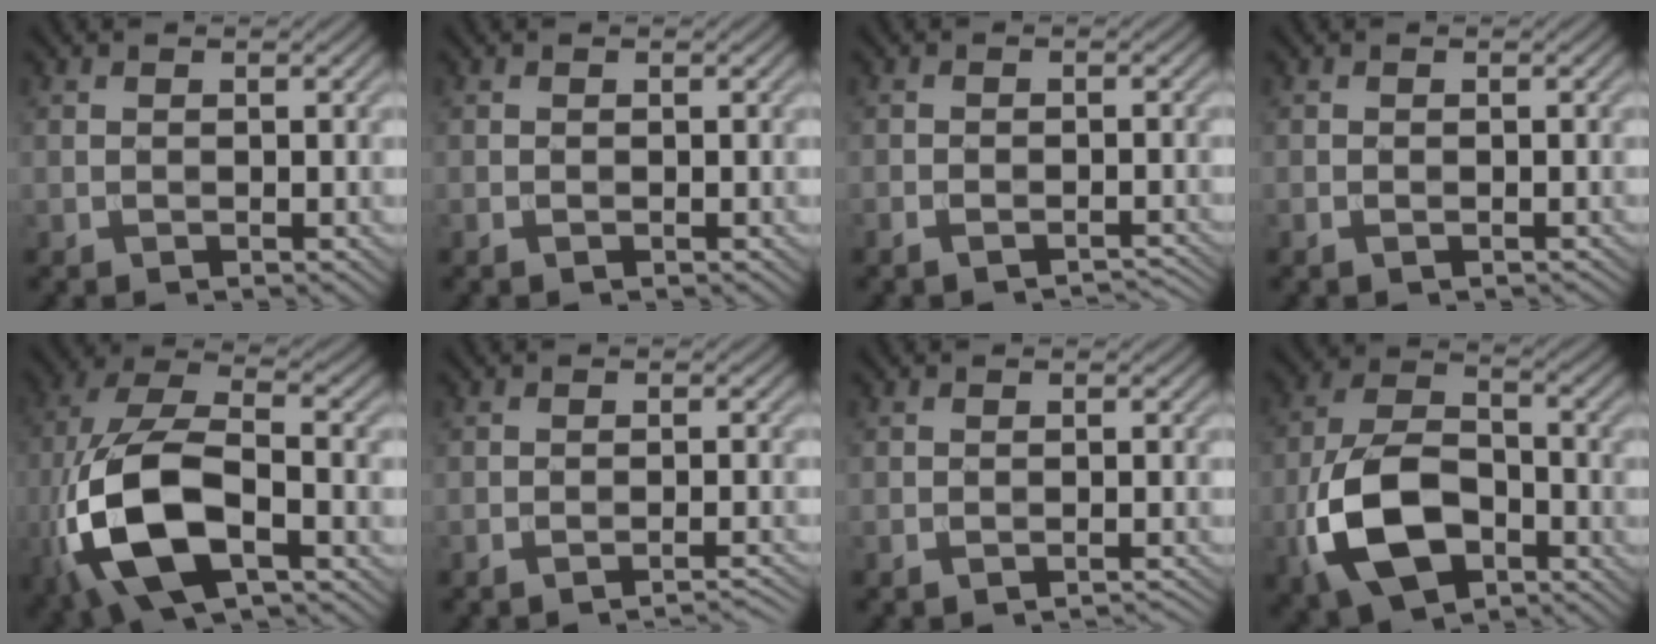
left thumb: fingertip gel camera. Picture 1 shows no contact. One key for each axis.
{"total": 0.0}
{"total": 2.9, "fx": -2.4, "fy": 0.9, "fz": 1.3, "tx": -0.021, "ty": 0.000, "tz": -0.035}
{"total": 0.8, "fx": -0.5, "fy": 0.4, "fz": 0.5, "tx": -0.009, "ty": -0.004, "tz": -0.008}
{"total": 16.0, "fx": -5.3, "fy": 7.7, "fz": 13.1, "tx": -0.314, "ty": -0.020, "tz": -0.104}
{"total": 2.8, "fx": -2.4, "fy": 0.3, "fz": 1.5, "tx": -0.016, "ty": 0.008, "tz": -0.043}
{"total": 1.7, "fx": -1.5, "fy": 0.2, "fz": 0.7, "tx": -0.004, "ty": 0.004, "tz": -0.025}
{"total": 12.6, "fx": -5.2, "fy": 7.3, "fz": 8.9, "tx": -0.206, "ty": -0.008, "tz": -0.112}